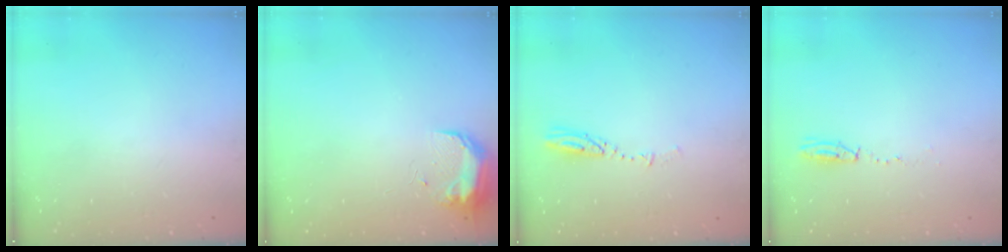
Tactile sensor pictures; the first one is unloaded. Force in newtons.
{"total": 9.1, "press": 9.0, "slide": 0.5}
{"total": 3.6, "press": 3.5, "slide": 0.4}
{"total": 3.8, "press": 3.7, "slide": 0.9}